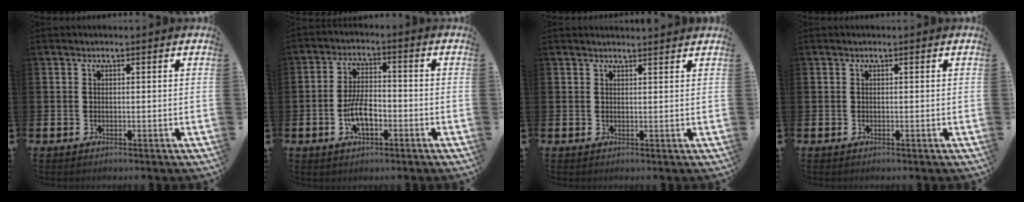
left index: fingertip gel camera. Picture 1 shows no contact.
{"total": 5.4, "force": [-1.8, 2.5, 4.4], "torque": [-0.085, 0.003, -0.038]}
{"total": 1.5, "force": [1.5, 0.0, 0.0], "torque": [0.008, -0.010, 0.025]}
{"total": 0.0}